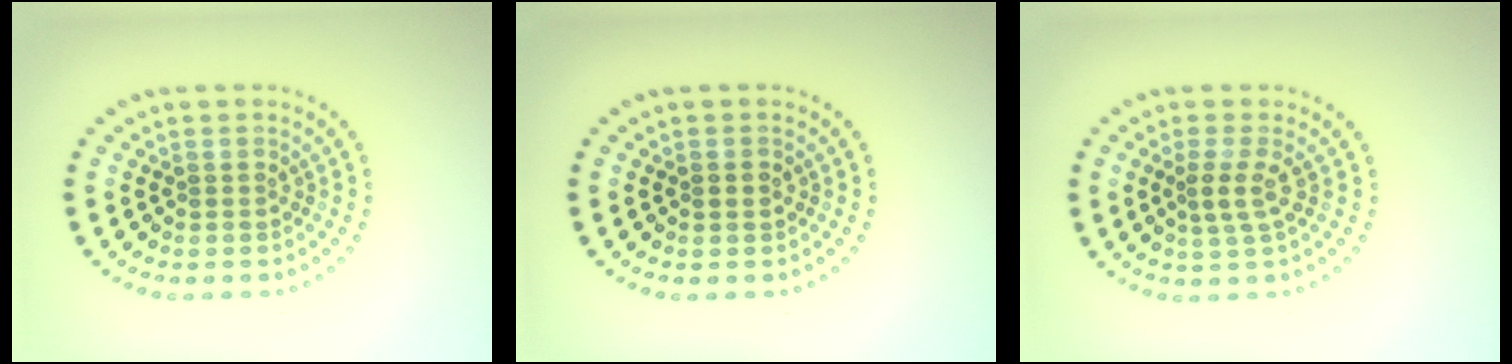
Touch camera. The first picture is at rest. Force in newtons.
{"total": 1.3, "press": 1.3, "slide": 0.1}
{"total": 1.8, "press": 1.4, "slide": 1.0}